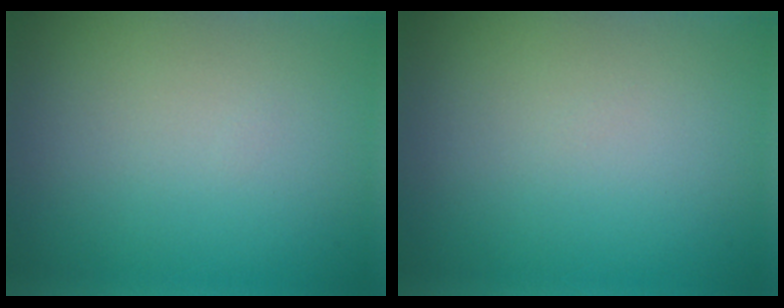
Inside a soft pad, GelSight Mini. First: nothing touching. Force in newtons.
{"total": 0.0}